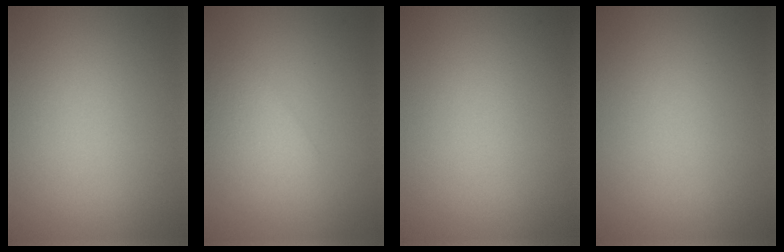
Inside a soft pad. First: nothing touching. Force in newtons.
{"total": 2.3, "press": 2.3, "slide": 0.1}
{"total": 0.0}
{"total": 0.0}